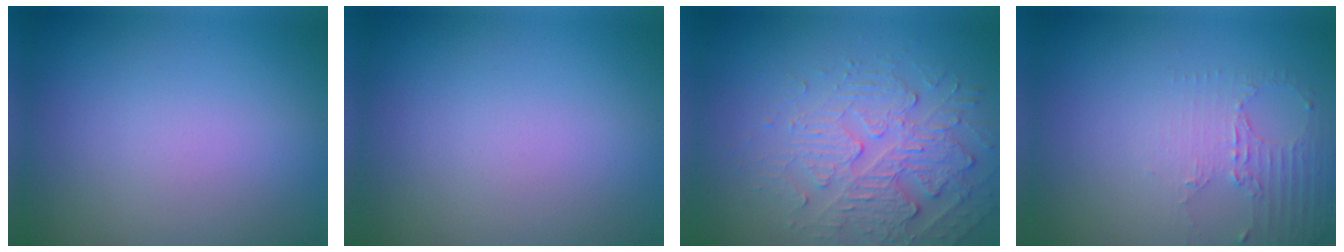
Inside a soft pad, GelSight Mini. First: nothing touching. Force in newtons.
{"total": 0.0}
{"total": 4.0, "press": 3.6, "slide": 1.8}
{"total": 2.2, "press": 1.7, "slide": 1.5}